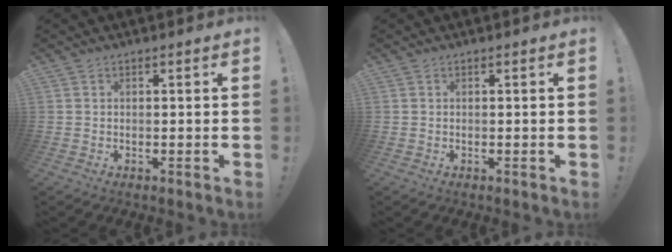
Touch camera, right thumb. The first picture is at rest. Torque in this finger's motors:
{"motor_torque": [0.00, 0.00, 0.06, 0.05, 0.00]}